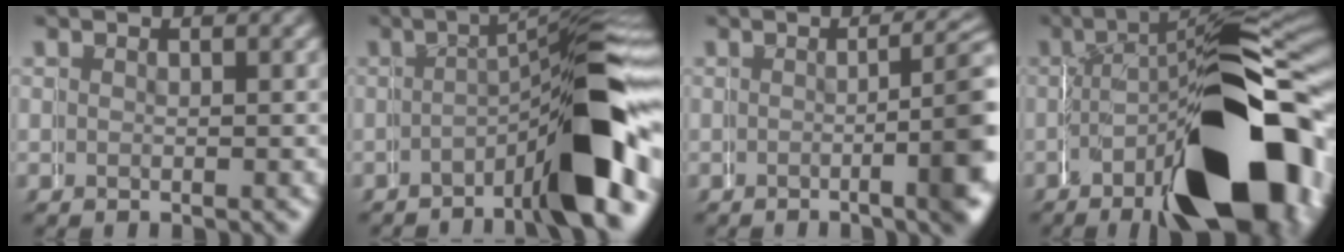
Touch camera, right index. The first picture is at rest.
{"total": 11.0, "force": [-3.3, 2.5, 10.2], "torque": [-0.143, 0.006, -0.045]}
{"total": 5.7, "force": [-0.9, 0.8, 5.5], "torque": [-0.035, 0.004, -0.016]}
{"total": 20.5, "force": [-5.2, 9.1, 17.6], "torque": [-0.240, 0.004, -0.076]}